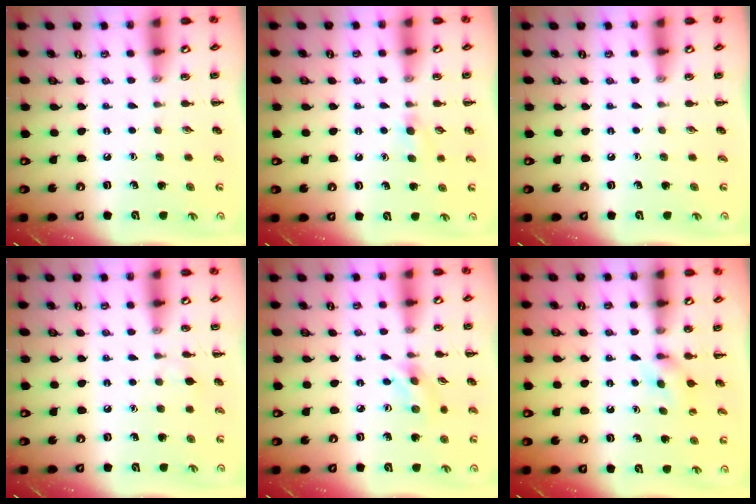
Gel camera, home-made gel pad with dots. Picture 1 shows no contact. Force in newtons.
{"total": 3.5, "press": 3.3, "slide": 1.3}
{"total": 0.0}
{"total": 3.7, "press": 3.4, "slide": 1.5}
{"total": 2.7, "press": 2.6, "slide": 0.8}
{"total": 5.0, "press": 4.7, "slide": 1.5}